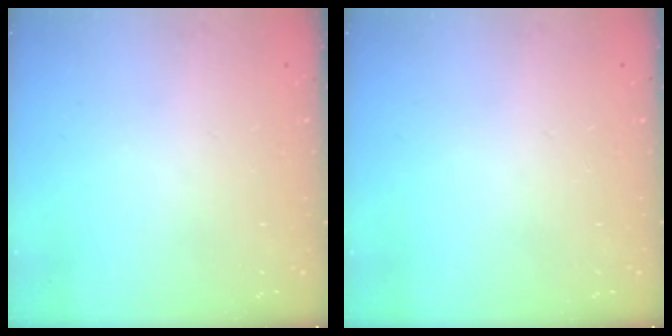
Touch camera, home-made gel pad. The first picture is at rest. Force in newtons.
{"total": 0.0}